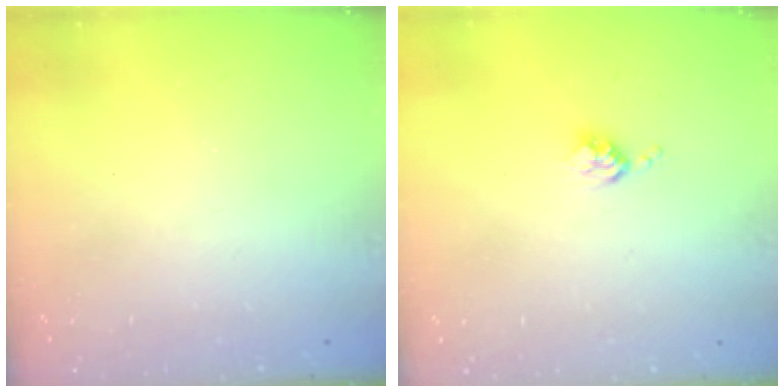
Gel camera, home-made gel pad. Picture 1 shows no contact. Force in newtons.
{"total": 3.3, "press": 3.3, "slide": 0.4}